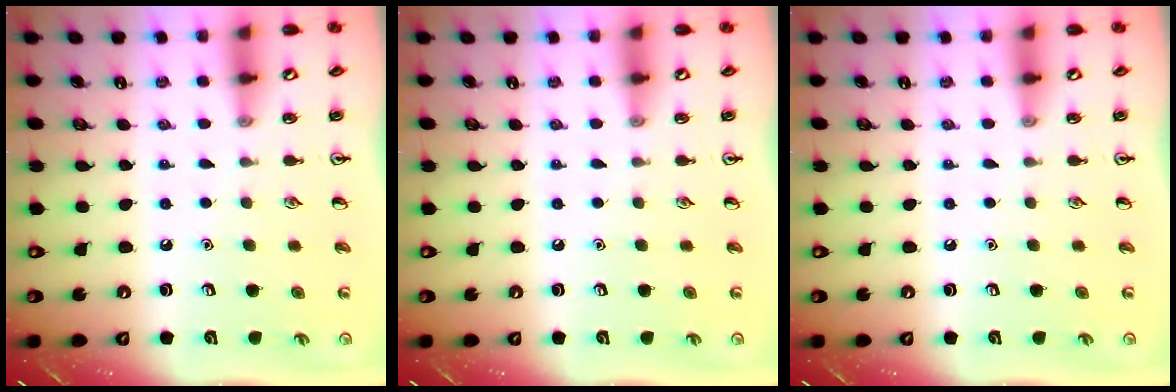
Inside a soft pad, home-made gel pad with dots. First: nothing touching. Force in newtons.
{"total": 0.0}
{"total": 0.0}